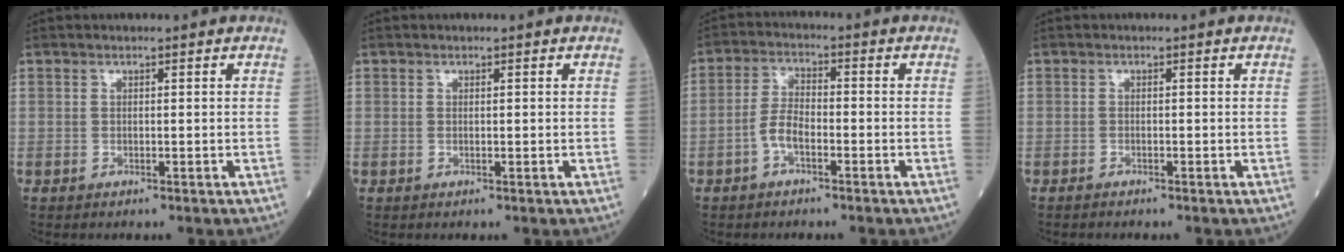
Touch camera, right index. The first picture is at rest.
{"total": 0.0}
{"total": 4.4, "force": [-2.1, 2.0, 3.3], "torque": [-0.080, 0.011, -0.043]}
{"total": 1.6, "force": [-1.4, 0.5, 0.7], "torque": [-0.016, -0.004, -0.019]}